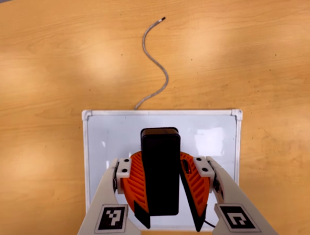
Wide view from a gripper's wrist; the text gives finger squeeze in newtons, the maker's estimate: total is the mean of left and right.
{"total": 8.7, "left": 8.9, "right": 8.6}